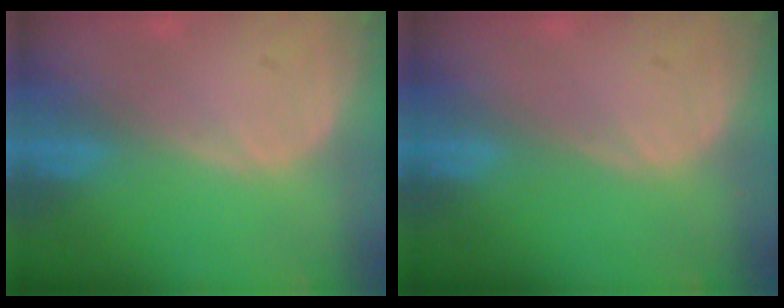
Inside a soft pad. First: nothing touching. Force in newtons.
{"total": 0.0}